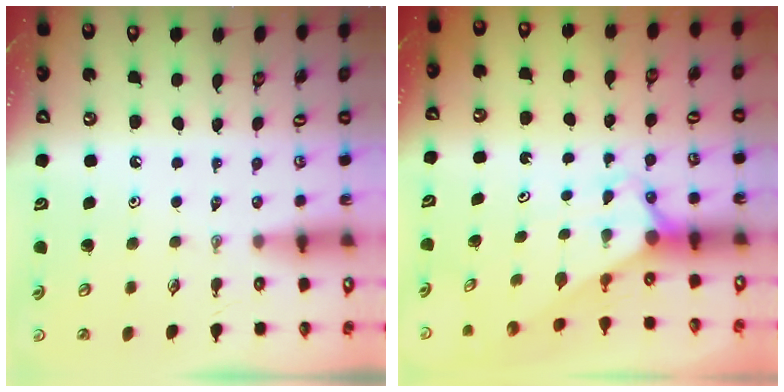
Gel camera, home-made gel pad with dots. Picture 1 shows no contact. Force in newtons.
{"total": 2.9, "press": 2.9, "slide": 0.0}